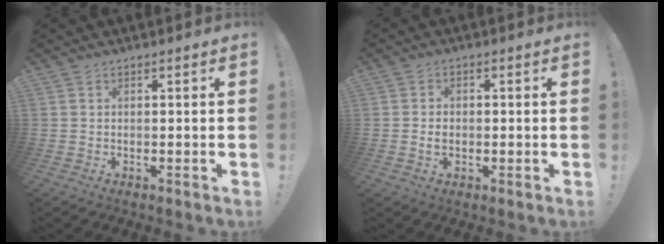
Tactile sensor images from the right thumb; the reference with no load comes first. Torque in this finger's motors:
{"motor_torque": [0.12, -0.31, 0.05, 0.24, 0.11]}